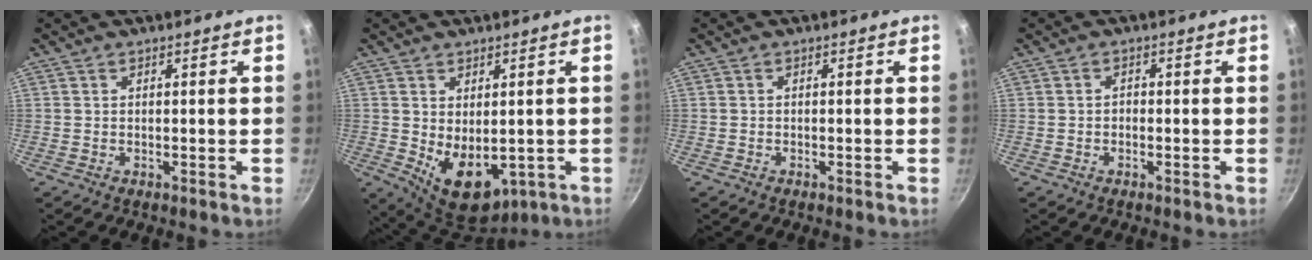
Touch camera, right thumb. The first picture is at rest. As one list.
[{"total": 11.0, "force": [-1.9, 6.5, 8.7], "torque": [-0.115, -0.009, -0.001]}, {"total": 0.0}, {"total": 1.0, "force": [-0.4, 0.8, 0.5], "torque": [0.001, 0.005, -0.010]}]